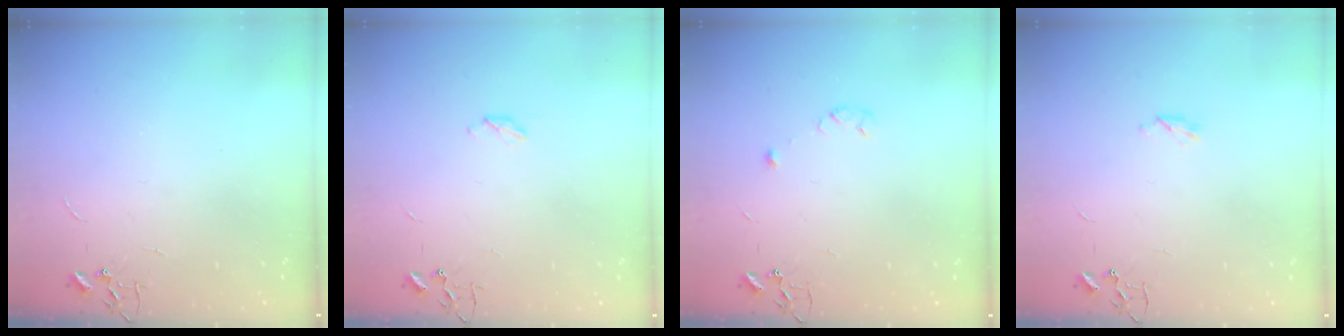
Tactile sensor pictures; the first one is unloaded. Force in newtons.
{"total": 2.8, "press": 2.8, "slide": 0.5}
{"total": 4.3, "press": 4.2, "slide": 0.7}
{"total": 3.4, "press": 3.3, "slide": 0.6}